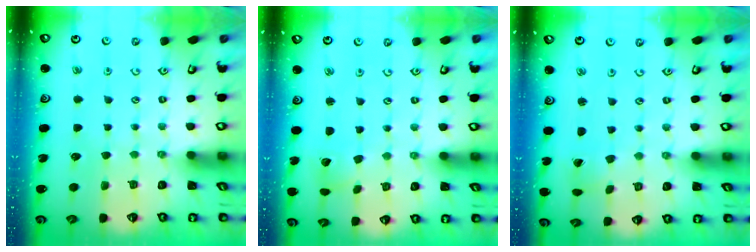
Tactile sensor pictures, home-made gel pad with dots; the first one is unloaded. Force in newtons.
{"total": 1.9, "press": 1.9, "slide": 0.3}
{"total": 0.6, "press": 0.5, "slide": 0.2}